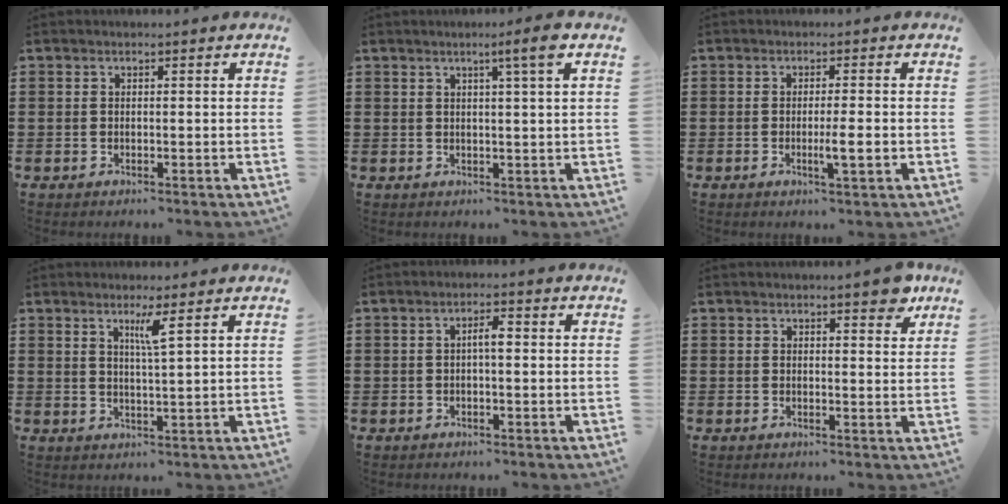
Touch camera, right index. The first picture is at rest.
{"total": 3.9, "force": [1.9, -0.4, 3.4], "torque": [-0.053, -0.009, 0.025]}
{"total": 3.5, "force": [-1.0, 0.2, 3.4], "torque": [-0.056, -0.004, -0.018]}
{"total": 3.1, "force": [1.9, -0.4, 2.5], "torque": [-0.044, -0.010, 0.029]}
{"total": 2.4, "force": [0.0, 0.6, 2.3], "torque": [-0.043, 0.004, -0.003]}
{"total": 3.5, "force": [2.6, 1.1, 1.9], "torque": [-0.020, -0.002, 0.043]}